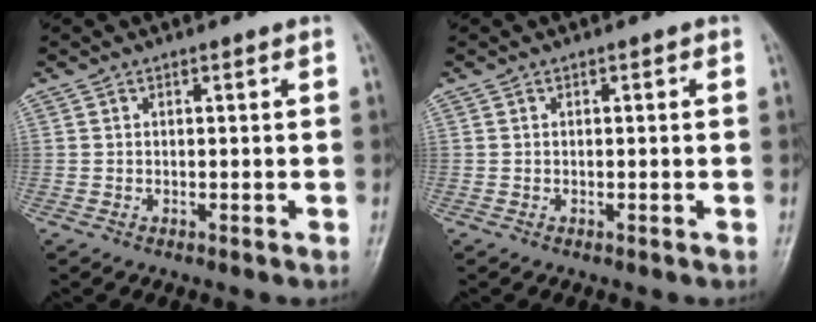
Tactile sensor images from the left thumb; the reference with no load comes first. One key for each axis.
{"total": 0.0}